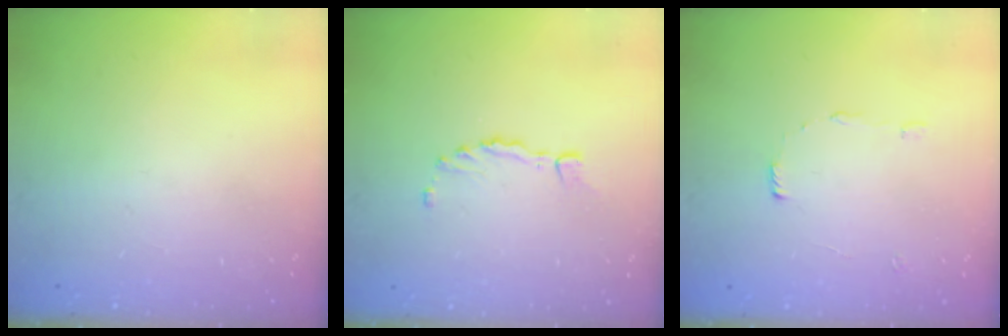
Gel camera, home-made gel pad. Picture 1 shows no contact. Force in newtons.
{"total": 1.6, "press": 1.6, "slide": 0.2}
{"total": 4.4, "press": 4.4, "slide": 0.4}